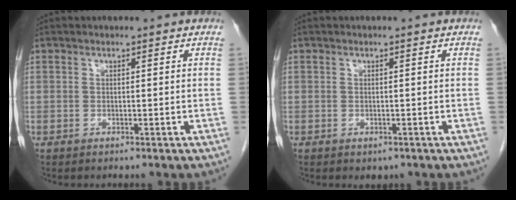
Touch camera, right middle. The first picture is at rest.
{"total": 0.7, "force": [-0.3, 0.5, 0.3], "torque": [-0.005, -0.001, 0.003]}